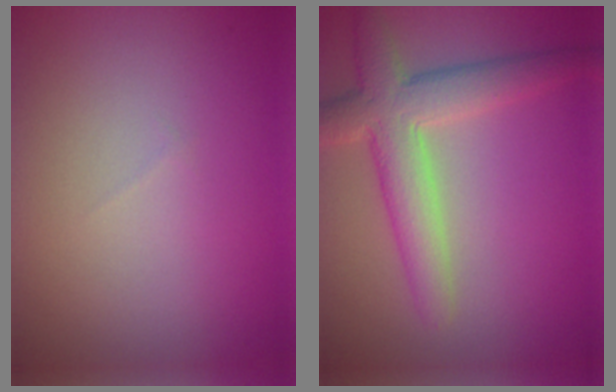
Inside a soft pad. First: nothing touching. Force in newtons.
{"total": 5.5, "press": 5.5, "slide": 0.3}